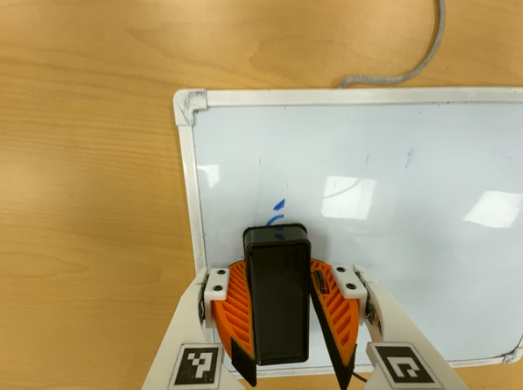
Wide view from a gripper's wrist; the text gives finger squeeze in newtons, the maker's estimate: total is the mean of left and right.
{"total": 16.2, "left": 19.4, "right": 13.0}